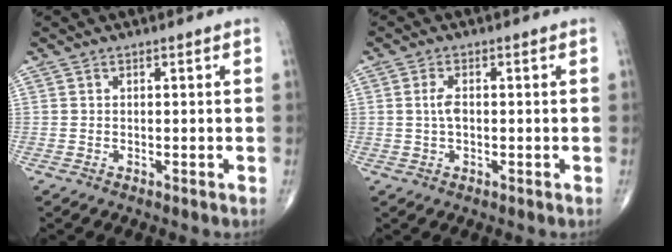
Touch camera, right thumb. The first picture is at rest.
{"total": 2.7, "force": [0.1, 1.3, 2.4], "torque": [-0.049, 0.004, -0.001]}